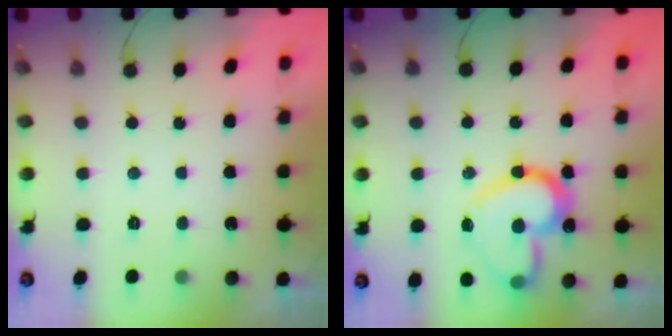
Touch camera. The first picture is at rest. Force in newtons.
{"total": 19.9, "press": 19.8, "slide": 1.8}